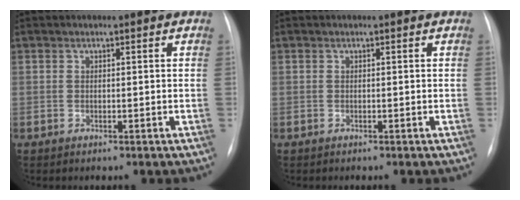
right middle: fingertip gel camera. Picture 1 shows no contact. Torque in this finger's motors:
{"motor_torque": [-0.25, -0.08, 0.00, 0.00]}